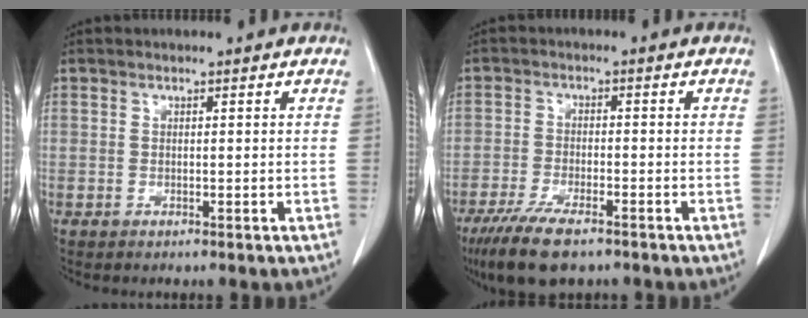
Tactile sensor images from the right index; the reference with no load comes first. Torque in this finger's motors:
{"motor_torque": [0.82, -0.80, 0.45, 0.16]}